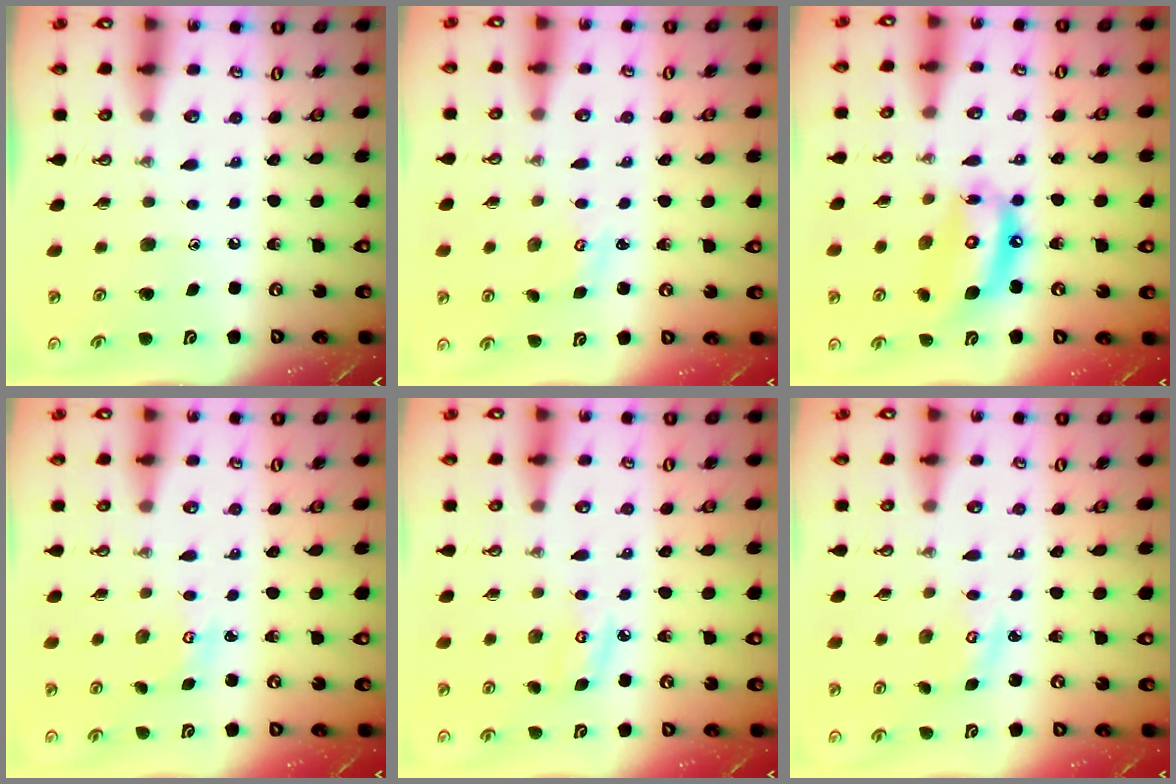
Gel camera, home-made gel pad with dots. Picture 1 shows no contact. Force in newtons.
{"total": 2.0, "press": 1.9, "slide": 0.2}
{"total": 13.9, "press": 13.8, "slide": 2.0}
{"total": 2.5, "press": 2.4, "slide": 0.3}
{"total": 6.8, "press": 6.8, "slide": 0.7}
{"total": 2.7, "press": 2.7, "slide": 0.3}